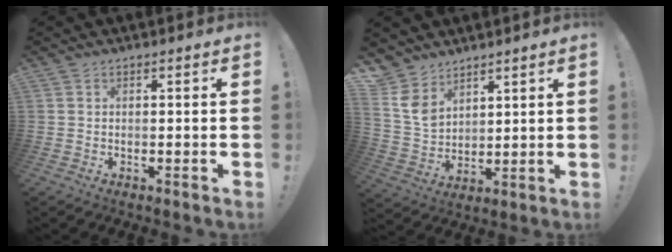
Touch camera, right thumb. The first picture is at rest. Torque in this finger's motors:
{"motor_torque": [-0.55, 0.63, -0.28, 0.45, 0.06]}